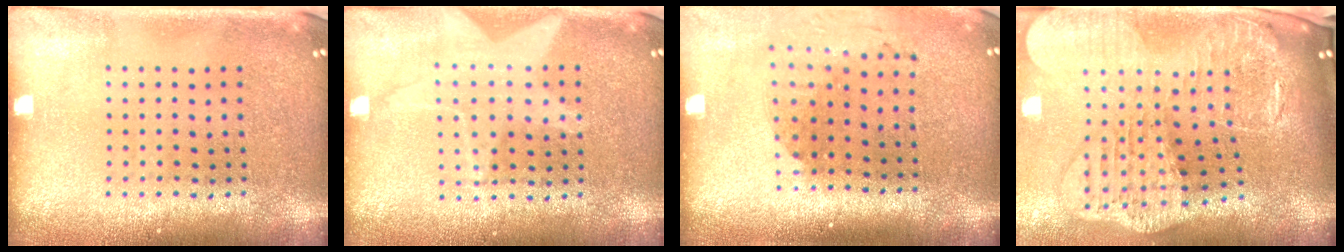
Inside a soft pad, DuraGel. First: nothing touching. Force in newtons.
{"total": 0.5, "press": 0.5, "slide": 0.0}
{"total": 2.0, "press": 1.4, "slide": 1.3}
{"total": 4.4, "press": 3.3, "slide": 2.9}